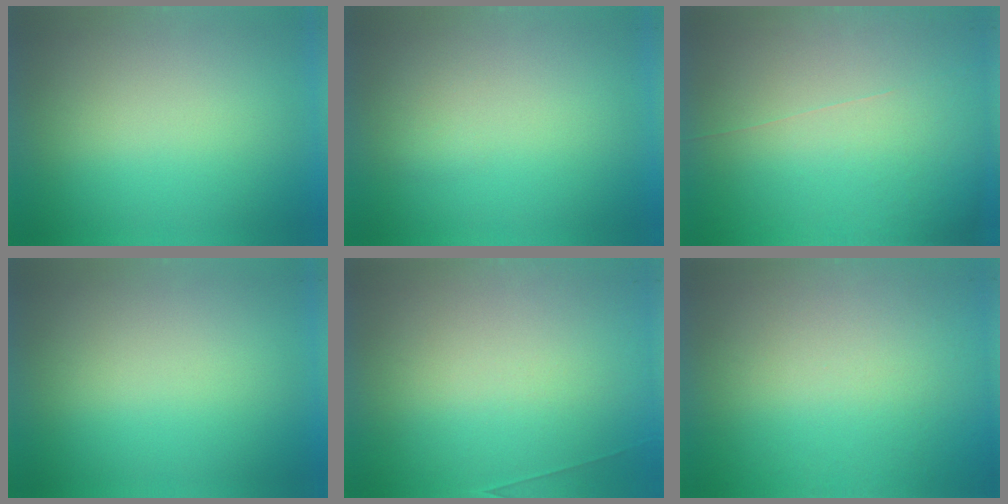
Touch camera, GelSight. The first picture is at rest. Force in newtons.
{"total": 1.1}
{"total": 5.7}
{"total": 0.0}
{"total": 6.7}
{"total": 9.5}